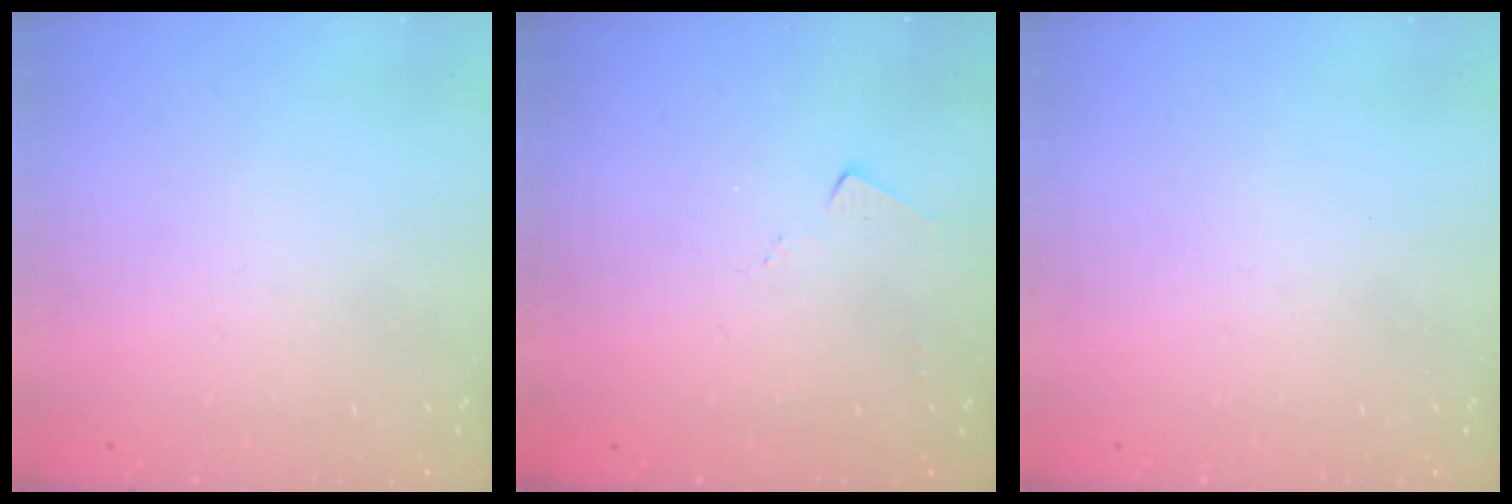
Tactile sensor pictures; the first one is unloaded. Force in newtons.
{"total": 3.4, "press": 3.3, "slide": 0.4}
{"total": 0.0}